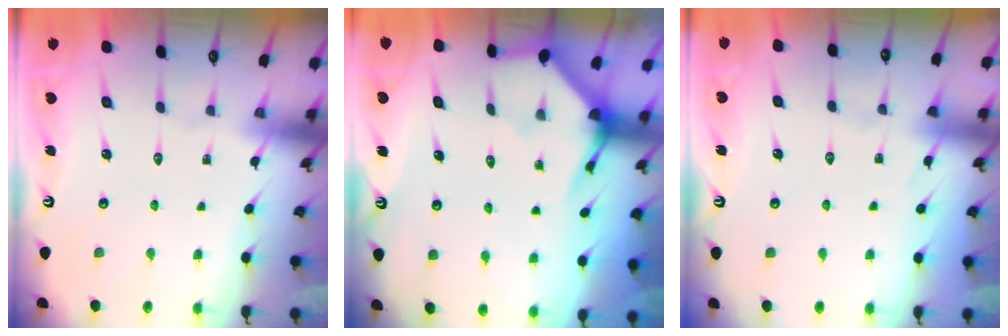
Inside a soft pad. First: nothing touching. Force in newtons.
{"total": 3.9, "press": 3.9, "slide": 0.3}
{"total": 3.8, "press": 3.8, "slide": 0.6}